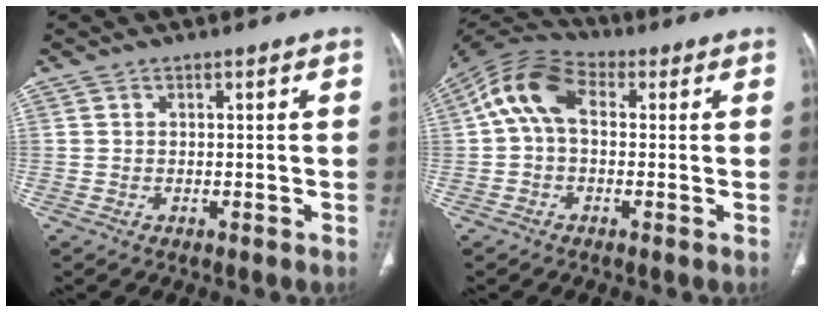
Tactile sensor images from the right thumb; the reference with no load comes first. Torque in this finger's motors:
{"motor_torque": [-0.88, 1.09, 0.38, -0.23, 0.14]}